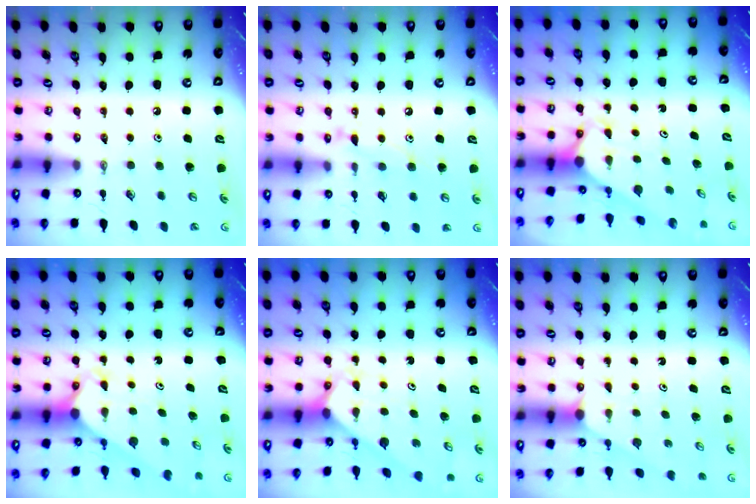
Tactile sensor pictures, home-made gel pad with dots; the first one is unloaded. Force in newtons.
{"total": 8.9, "press": 8.9, "slide": 0.6}
{"total": 3.0, "press": 3.0, "slide": 0.3}
{"total": 2.6, "press": 2.6, "slide": 0.2}
{"total": 3.0, "press": 2.9, "slide": 0.4}
{"total": 0.6, "press": 0.6, "slide": 0.1}